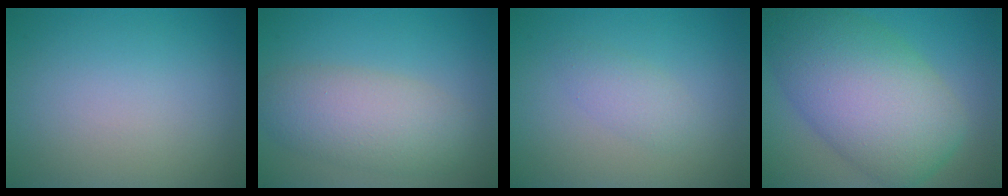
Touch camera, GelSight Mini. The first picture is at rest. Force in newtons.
{"total": 5.3, "press": 5.3, "slide": 0.4}
{"total": 1.7, "press": 1.7, "slide": 0.1}
{"total": 11.5, "press": 11.5, "slide": 0.7}